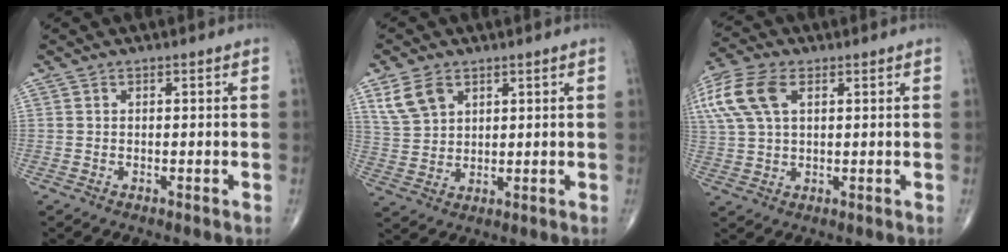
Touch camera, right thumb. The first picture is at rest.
{"total": 6.6, "force": [3.6, 4.4, 3.4], "torque": [-0.058, -0.010, 0.080]}
{"total": 13.8, "force": [5.0, 8.0, 10.1], "torque": [-0.253, 0.018, 0.096]}